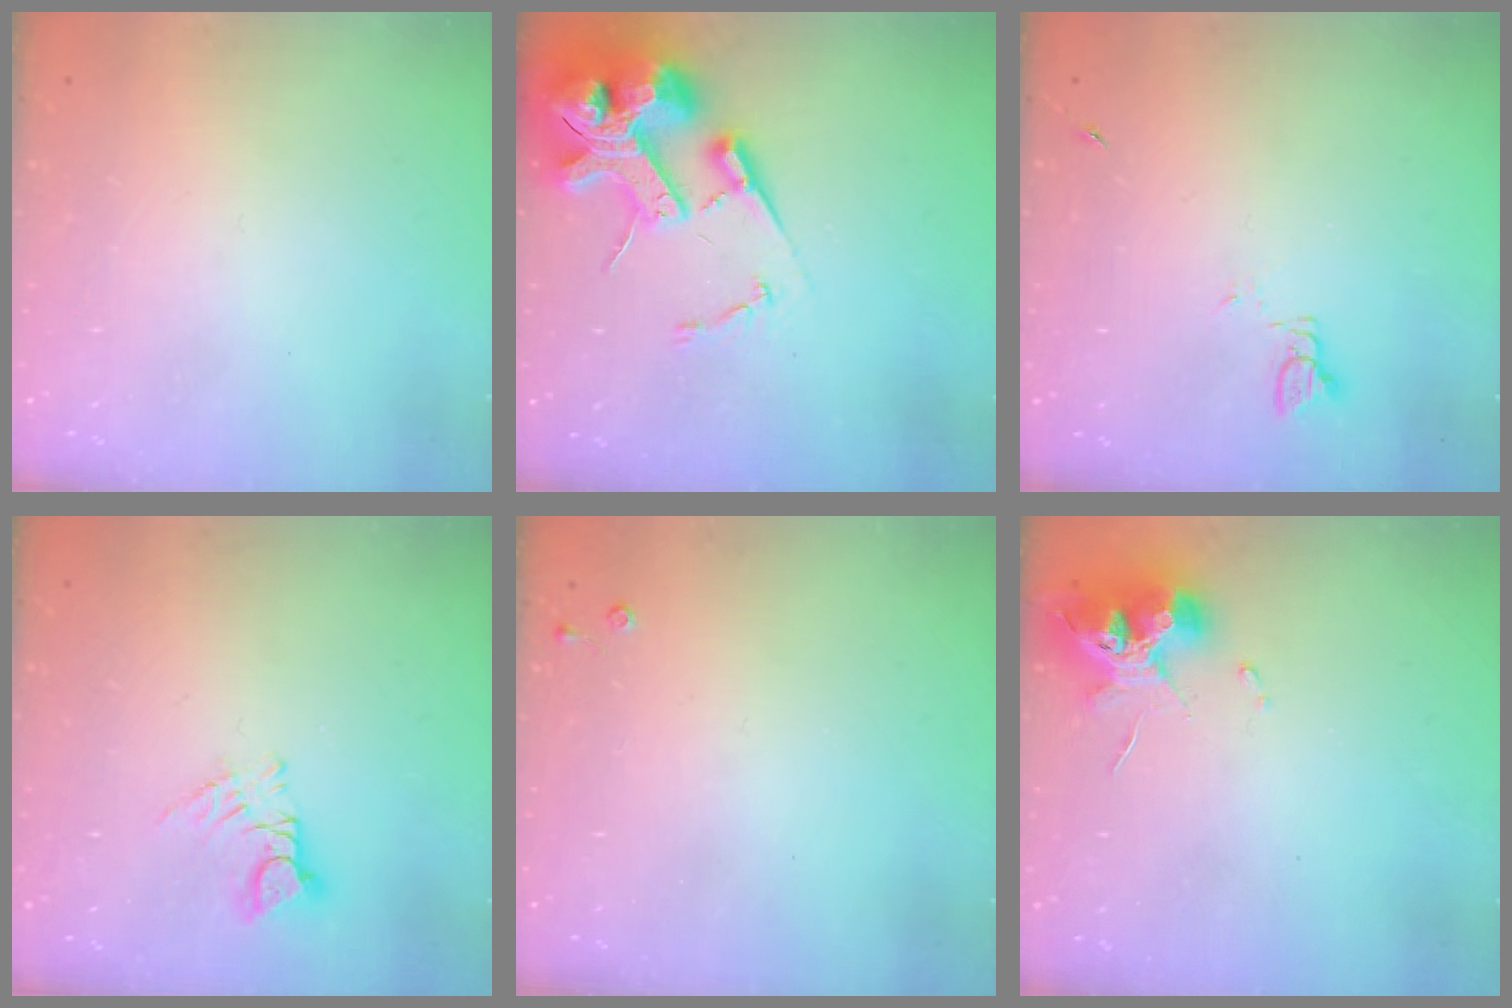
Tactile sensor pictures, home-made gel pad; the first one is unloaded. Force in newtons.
{"total": 19.0, "press": 18.8, "slide": 2.9}
{"total": 2.0, "press": 2.0, "slide": 0.3}
{"total": 6.5, "press": 6.5, "slide": 0.6}
{"total": 2.7, "press": 2.7, "slide": 0.4}
{"total": 10.7, "press": 10.7, "slide": 0.6}